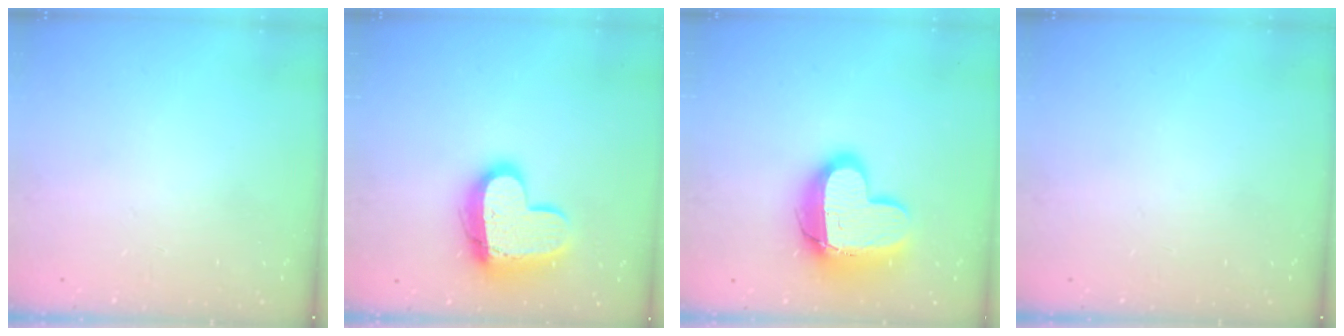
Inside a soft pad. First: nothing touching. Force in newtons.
{"total": 16.9, "press": 16.8, "slide": 1.4}
{"total": 16.2, "press": 16.2, "slide": 1.4}
{"total": 0.0}